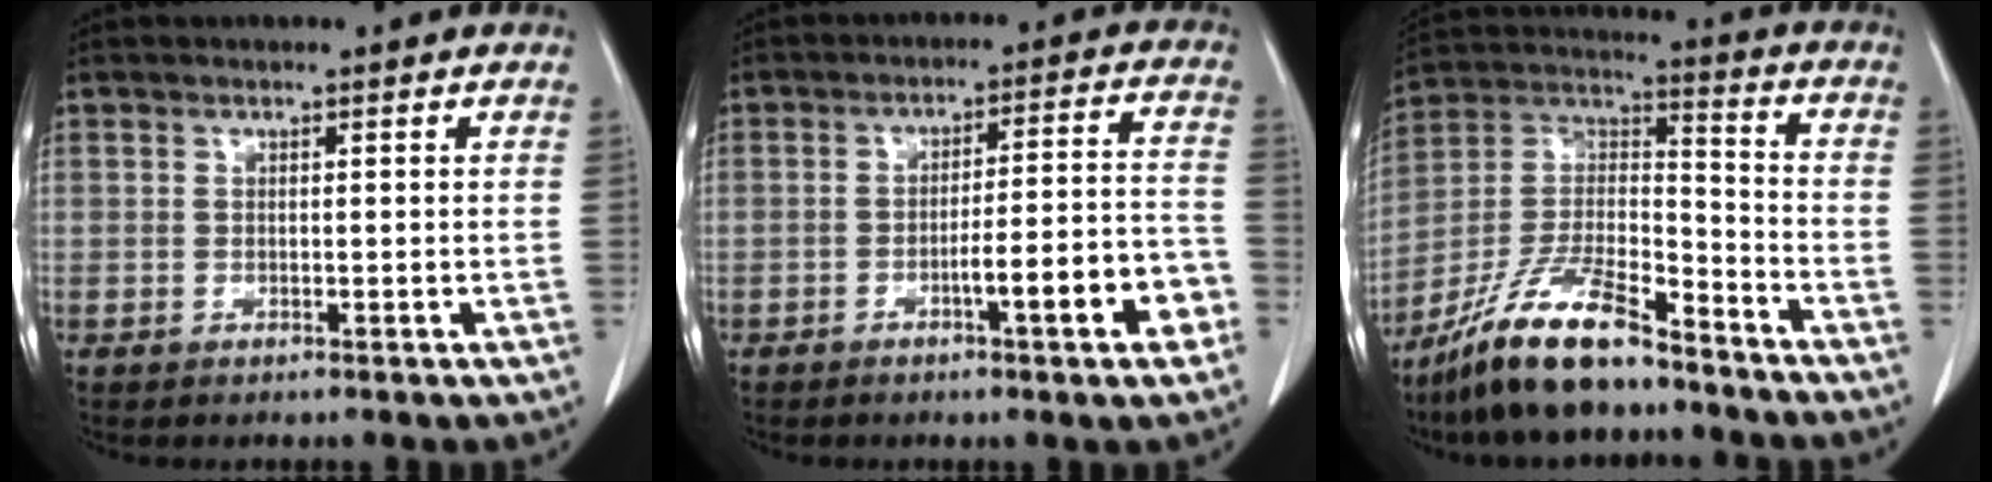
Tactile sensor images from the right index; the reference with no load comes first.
{"total": 9.7, "force": [-4.3, 0.8, 8.7], "torque": [-0.116, 0.022, -0.055]}
{"total": 16.0, "force": [-12.2, 3.6, 9.7], "torque": [-0.198, 0.006, -0.223]}